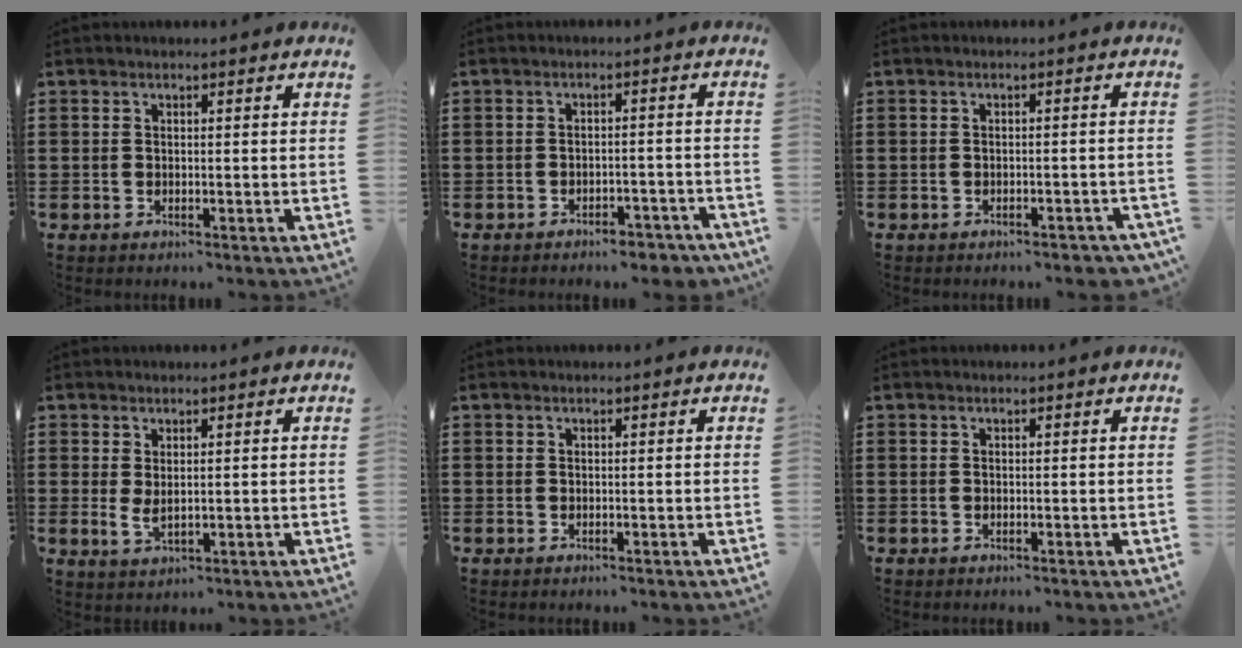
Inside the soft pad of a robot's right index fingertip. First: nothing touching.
{"total": 3.3, "force": [-3.1, 0.4, 0.9], "torque": [-0.019, 0.002, -0.062]}
{"total": 1.5, "force": [-1.4, 0.3, 0.4], "torque": [-0.013, -0.001, -0.028]}
{"total": 2.4, "force": [0.8, 0.9, 2.1], "torque": [-0.050, -0.003, 0.013]}
{"total": 0.0}
{"total": 0.0}